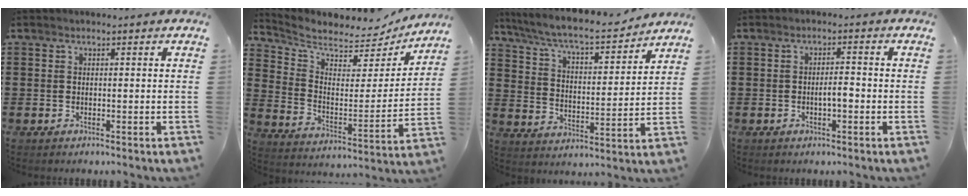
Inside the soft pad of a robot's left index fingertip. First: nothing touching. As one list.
[{"total": 5.7, "force": [5.2, 2.0, 1.5], "torque": [-0.063, -0.041, 0.087]}, {"total": 7.4, "force": [6.6, 0.6, 3.2], "torque": [-0.090, -0.041, 0.109]}, {"total": 2.4, "force": [-0.6, 0.7, 2.2], "torque": [-0.042, 0.006, -0.013]}]